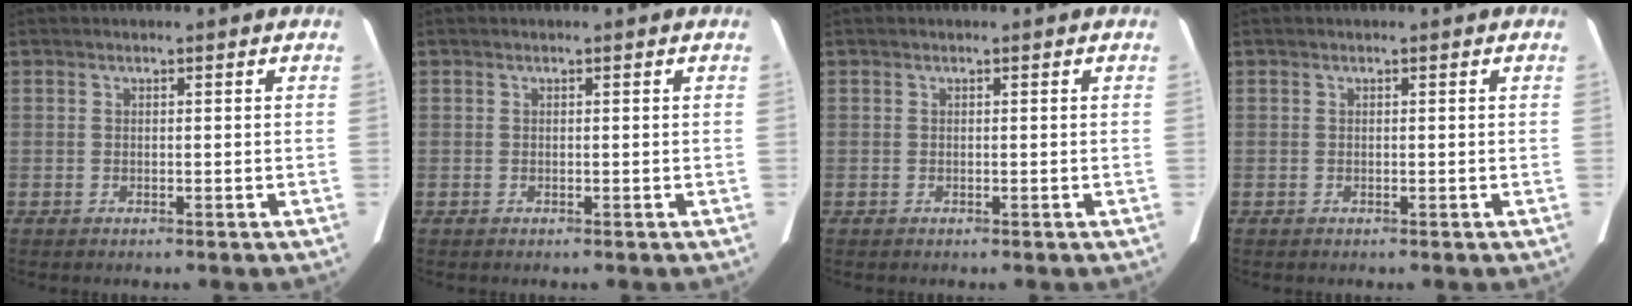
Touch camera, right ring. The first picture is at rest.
{"total": 0.0}
{"total": 0.0}
{"total": 0.0}